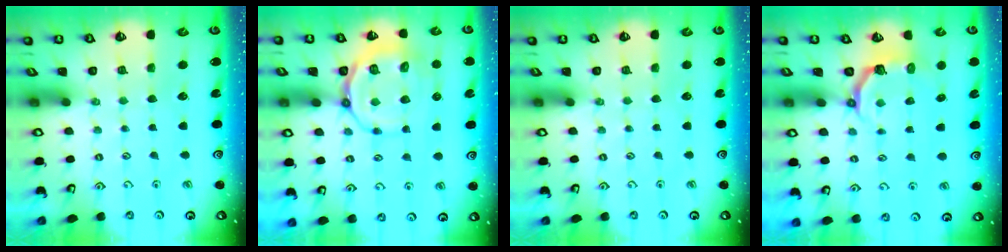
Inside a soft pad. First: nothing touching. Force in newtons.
{"total": 12.5, "press": 12.2, "slide": 2.5}
{"total": 0.0}
{"total": 4.5, "press": 2.7, "slide": 3.6}